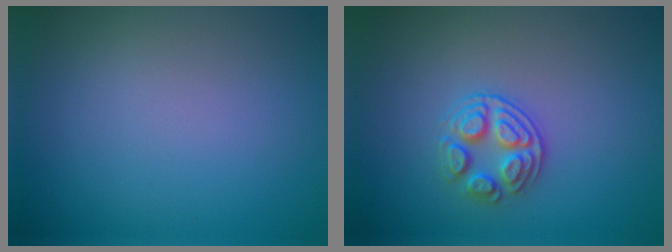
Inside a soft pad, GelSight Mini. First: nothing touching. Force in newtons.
{"total": 2.7, "press": 2.5, "slide": 0.9}